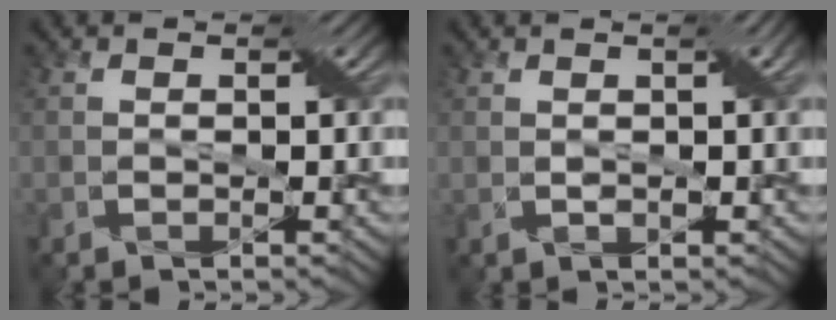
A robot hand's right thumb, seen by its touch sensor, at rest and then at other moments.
{"total": 2.8, "force": [0.9, 0.6, 2.6], "torque": [-0.048, 0.008, 0.017]}